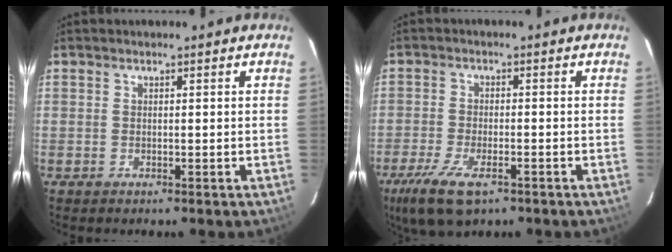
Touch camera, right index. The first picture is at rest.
{"total": 10.3, "force": [-6.3, 4.0, 7.1], "torque": [-0.171, -0.032, -0.114]}